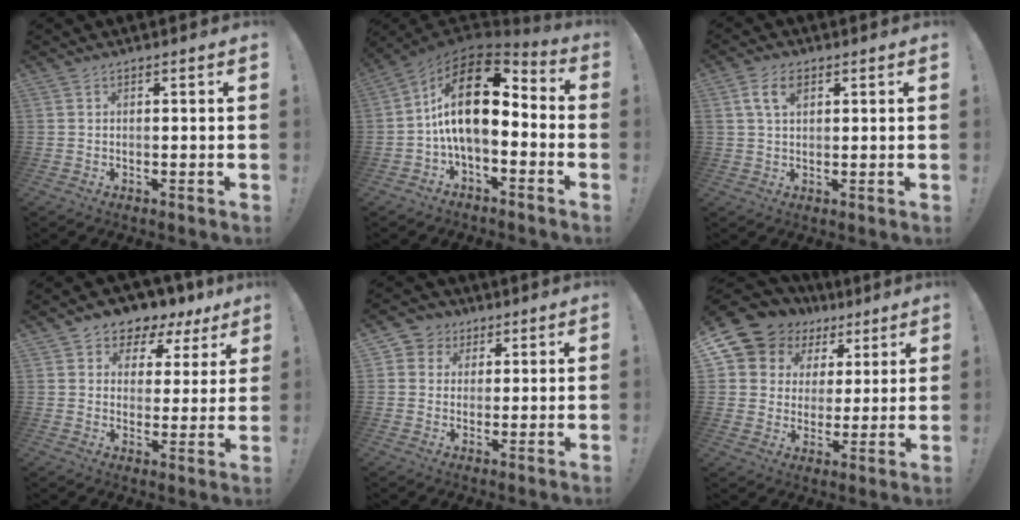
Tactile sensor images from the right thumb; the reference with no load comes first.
{"total": 18.2, "force": [2.9, 8.7, 15.7], "torque": [-0.290, -0.006, 0.053]}
{"total": 5.5, "force": [2.2, 2.9, 4.1], "torque": [-0.074, 0.003, 0.039]}
{"total": 5.5, "force": [3.4, 4.3, 1.0], "torque": [-0.015, -0.033, 0.065]}
{"total": 5.7, "force": [1.4, 5.4, 0.9], "torque": [-0.015, -0.003, 0.029]}
{"total": 10.5, "force": [6.4, 8.0, 2.6], "torque": [-0.055, -0.049, 0.128]}